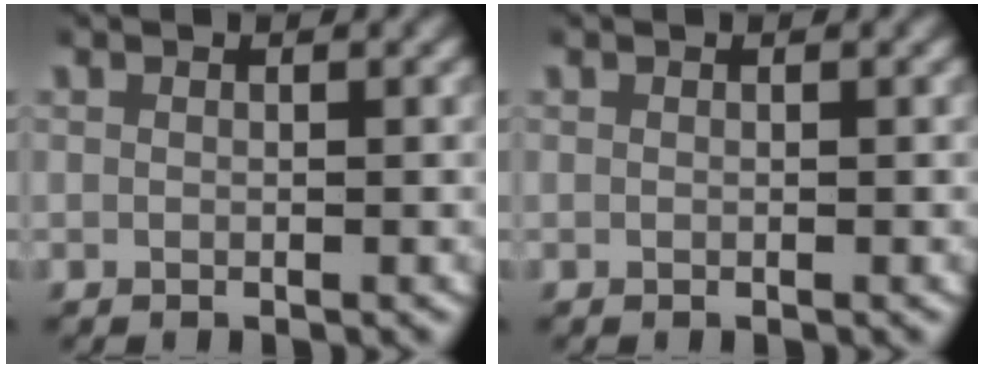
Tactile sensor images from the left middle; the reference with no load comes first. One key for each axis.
{"total": 0.0}